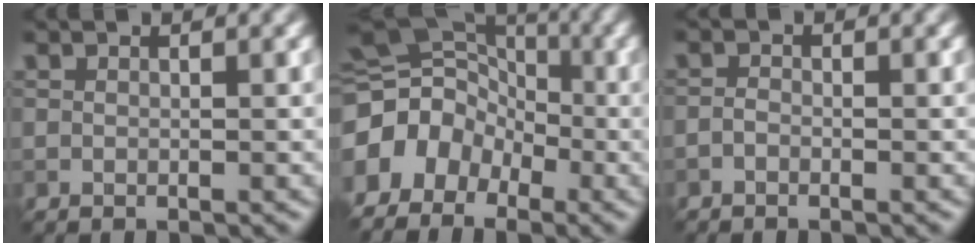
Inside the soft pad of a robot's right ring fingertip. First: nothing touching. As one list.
[{"total": 8.7, "force": [-3.1, 6.9, 4.3], "torque": [-0.058, 0.006, -0.070]}, {"total": 0.8, "force": [-0.6, 0.3, 0.3], "torque": [-0.007, 0.000, -0.014]}]